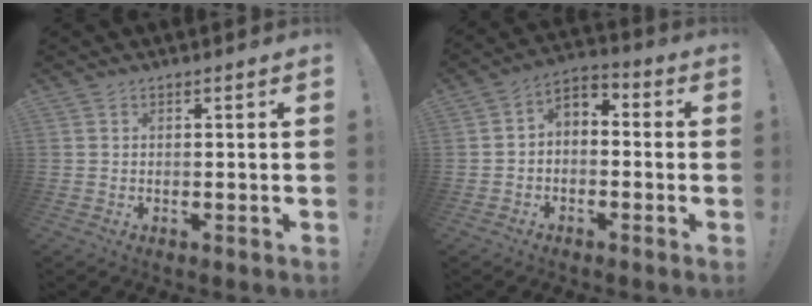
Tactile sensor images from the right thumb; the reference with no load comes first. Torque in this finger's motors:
{"motor_torque": [0.17, 0.01, -0.04, 0.10, 0.12]}